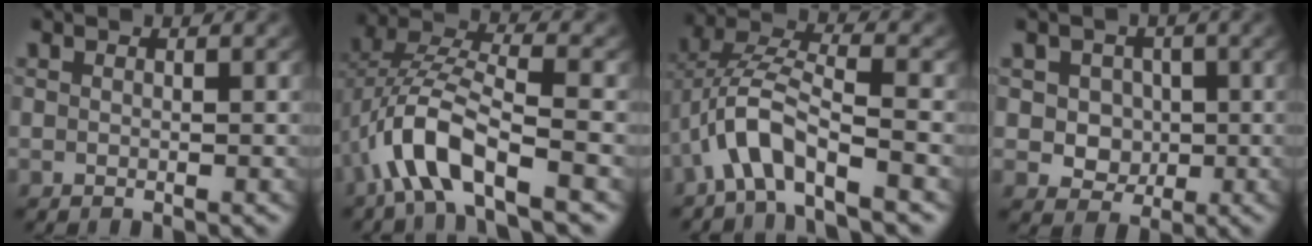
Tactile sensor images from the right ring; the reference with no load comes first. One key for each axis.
{"total": 7.0, "fx": -1.4, "fy": 4.3, "fz": 5.4, "tx": -0.131, "ty": -0.008, "tz": -0.026}
{"total": 6.3, "fx": -0.6, "fy": 4.4, "fz": 4.5, "tx": -0.118, "ty": -0.004, "tz": -0.019}
{"total": 5.3, "fx": 0.0, "fy": 4.8, "fz": 2.0, "tx": -0.040, "ty": -0.027, "tz": 0.008}